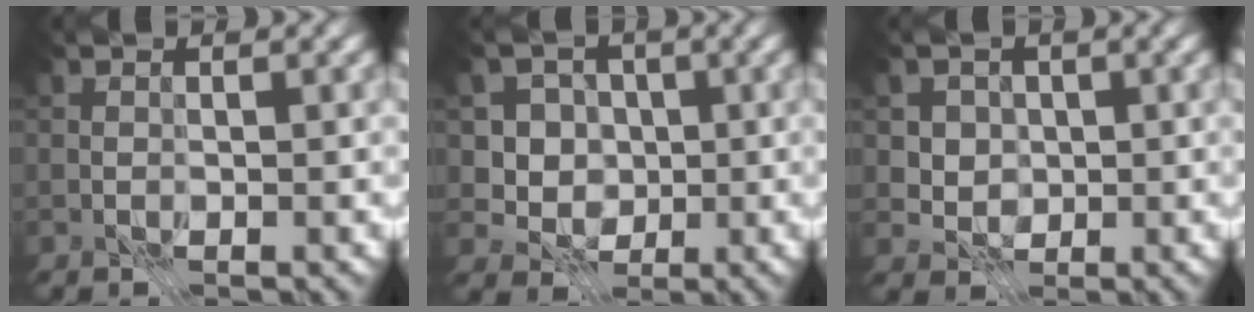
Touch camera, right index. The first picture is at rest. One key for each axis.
{"total": 4.2, "fx": 0.4, "fy": 3.8, "fz": 1.7, "tx": -0.023, "ty": -0.002, "tz": -0.002}
{"total": 3.0, "fx": 0.8, "fy": 2.7, "fz": 1.0, "tx": -0.026, "ty": -0.008, "tz": 0.023}